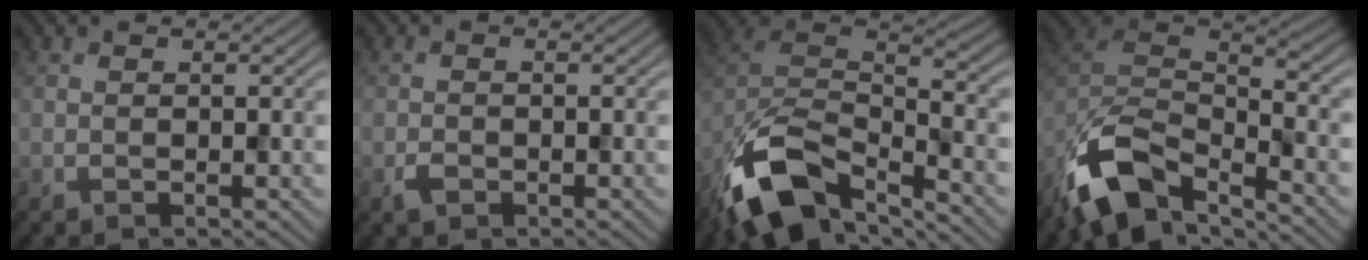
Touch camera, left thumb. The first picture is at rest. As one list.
[{"total": 1.3, "force": [-0.8, 0.9, 0.7], "torque": [-0.014, -0.003, -0.017]}, {"total": 14.0, "force": [-9.2, 5.7, 8.8], "torque": [-0.190, -0.018, -0.181]}, {"total": 12.4, "force": [-8.5, 5.0, 7.5], "torque": [-0.157, -0.015, -0.176]}]